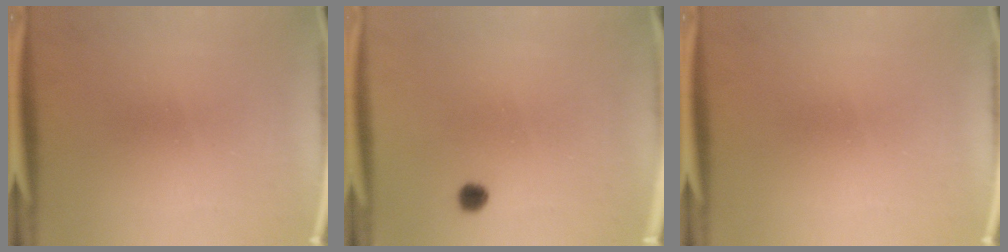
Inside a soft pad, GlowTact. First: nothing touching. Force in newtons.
{"total": 1.8}
{"total": 0.0}